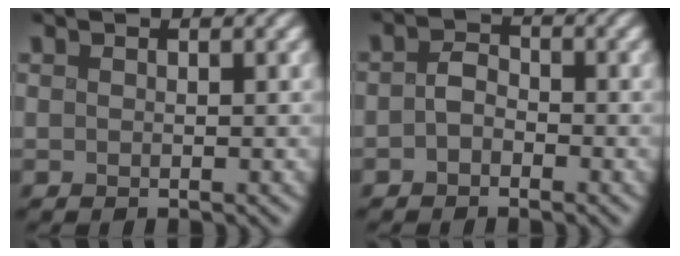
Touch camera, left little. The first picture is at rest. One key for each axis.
{"total": 1.8, "fx": -0.9, "fy": 1.2, "fz": 1.0, "tx": -0.020, "ty": 0.003, "tz": -0.023}